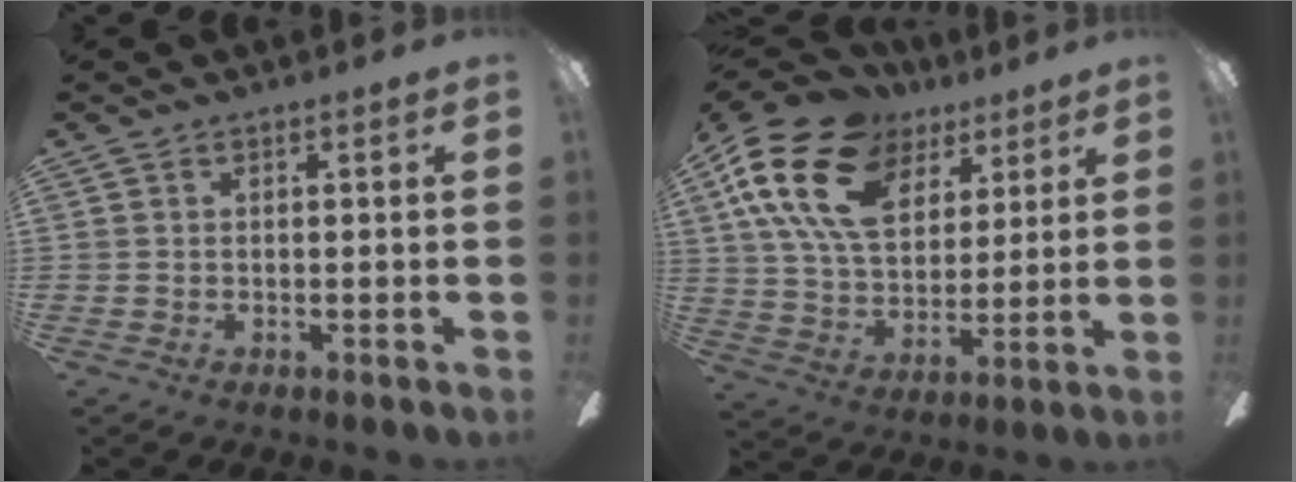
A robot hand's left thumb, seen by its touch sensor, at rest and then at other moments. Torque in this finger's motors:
{"motor_torque": [0.63, 0.79, 1.42, -1.35, 0.58]}